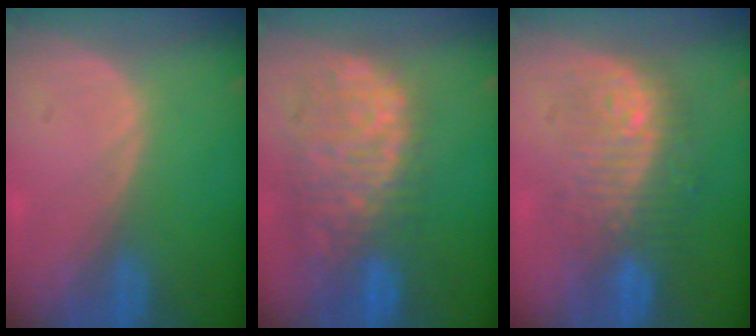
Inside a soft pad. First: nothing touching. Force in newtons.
{"total": 12.0, "press": 9.8, "slide": 6.8}
{"total": 9.5, "press": 9.4, "slide": 1.0}